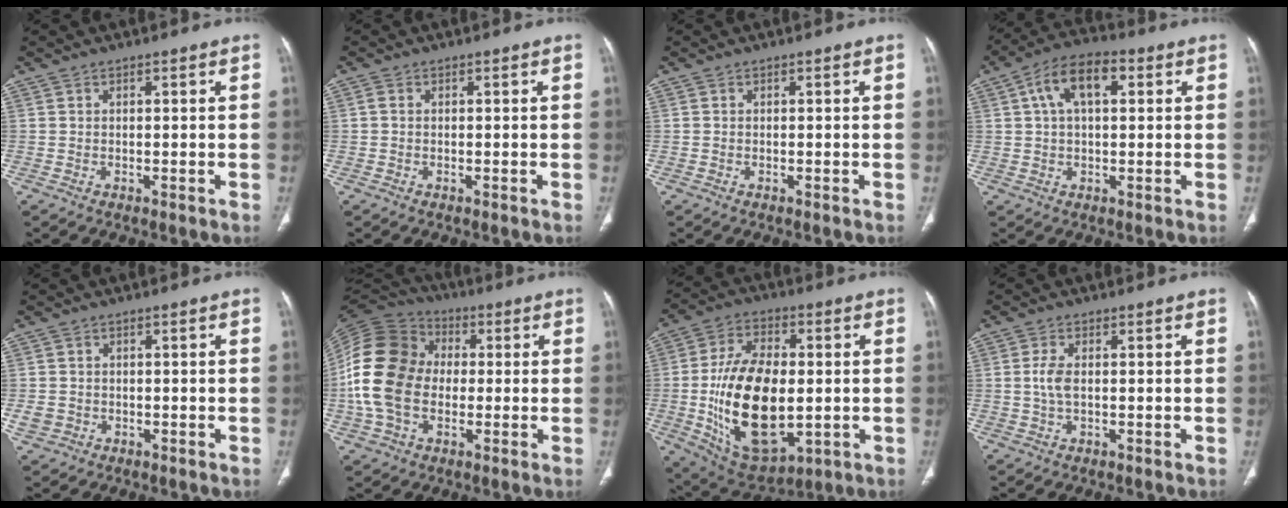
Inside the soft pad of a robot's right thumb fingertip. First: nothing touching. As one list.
[{"total": 0.7, "force": [0.0, 0.5, 0.5], "torque": [-0.008, 0.000, -0.002]}, {"total": 0.0}, {"total": 9.6, "force": [2.8, 5.0, 7.6], "torque": [-0.134, 0.025, 0.042]}, {"total": 2.6, "force": [-0.7, 2.4, 0.9], "torque": [-0.015, 0.006, -0.010]}, {"total": 18.3, "force": [-0.6, 13.4, 12.4], "torque": [-0.245, 0.027, -0.018]}, {"total": 22.1, "force": [-1.9, 12.2, 18.4], "torque": [-0.319, -0.003, -0.013]}, {"total": 3.1, "force": [0.0, 1.4, 2.8], "torque": [-0.069, 0.003, -0.001]}]